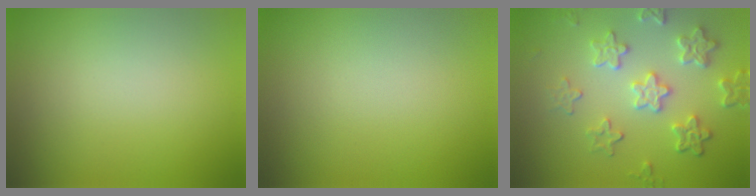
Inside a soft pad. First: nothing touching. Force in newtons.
{"total": 0.0}
{"total": 5.1, "press": 4.1, "slide": 2.9}